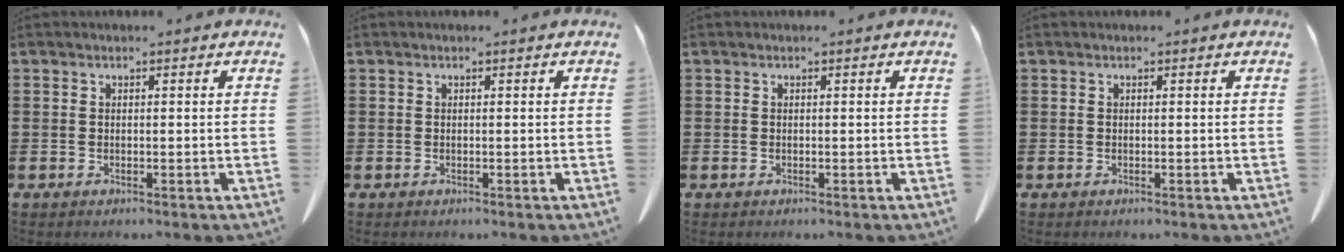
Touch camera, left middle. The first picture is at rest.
{"total": 0.0}
{"total": 0.0}
{"total": 0.0}